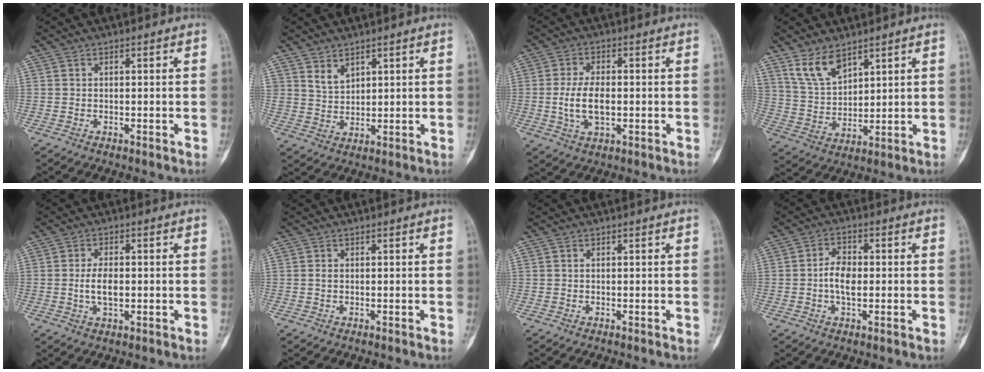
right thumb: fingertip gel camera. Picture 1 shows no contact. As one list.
[{"total": 3.4, "force": [2.4, 2.1, 1.2], "torque": [-0.009, -0.025, 0.054]}, {"total": 7.4, "force": [-0.8, 3.9, 6.3], "torque": [-0.116, 0.001, -0.013]}, {"total": 7.9, "force": [5.6, 3.8, 4.0], "torque": [-0.061, -0.032, 0.120]}, {"total": 4.7, "force": [-0.4, 2.4, 4.0], "torque": [-0.067, 0.001, -0.010]}, {"total": 0.6, "force": [0.0, 0.4, 0.4], "torque": [-0.010, 0.001, -0.001]}, {"total": 0.0}, {"total": 5.1, "force": [-0.5, 2.8, 4.3], "torque": [-0.077, 0.009, -0.015]}]